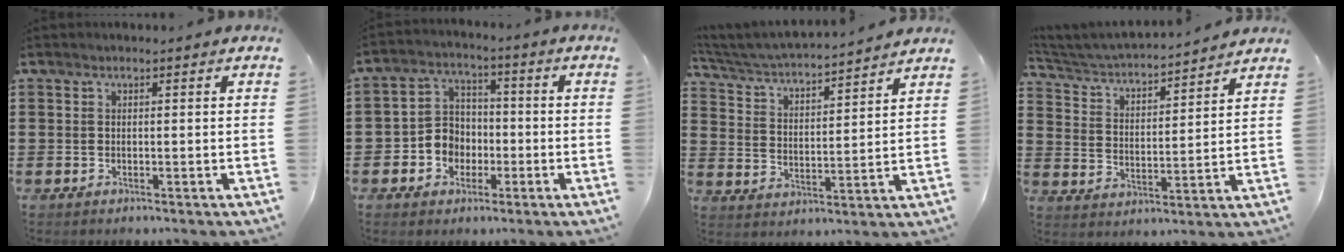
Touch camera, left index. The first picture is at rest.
{"total": 5.6, "force": [-1.9, 5.0, 1.7], "torque": [-0.052, 0.013, -0.038]}
{"total": 3.9, "force": [3.7, -0.1, 1.0], "torque": [-0.040, -0.032, 0.056]}
{"total": 3.5, "force": [3.4, 0.1, 0.8], "torque": [-0.037, -0.029, 0.050]}